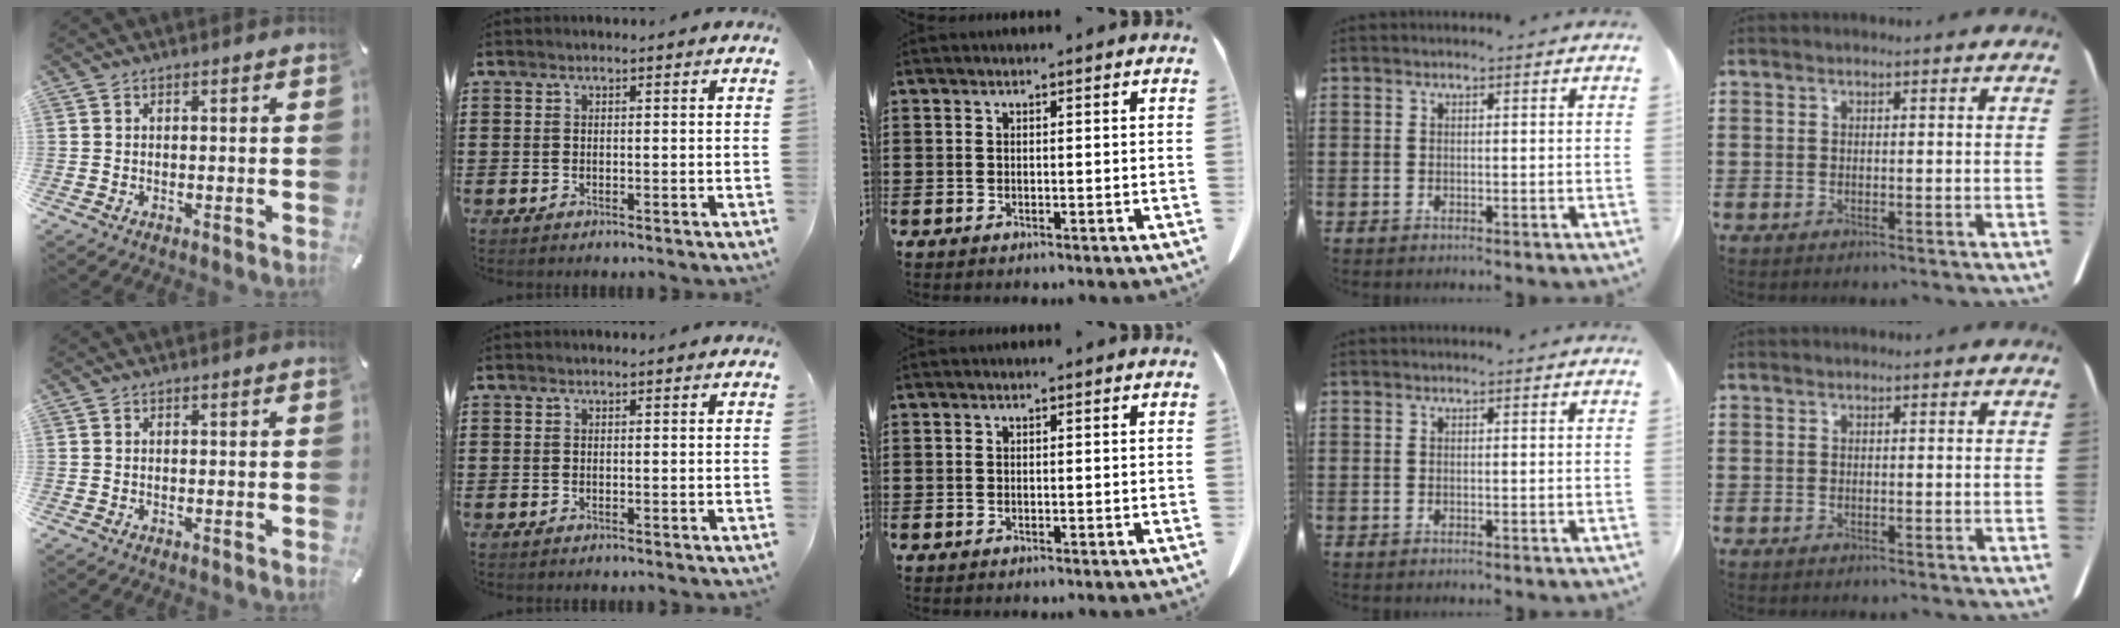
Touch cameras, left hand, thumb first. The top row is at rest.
{}